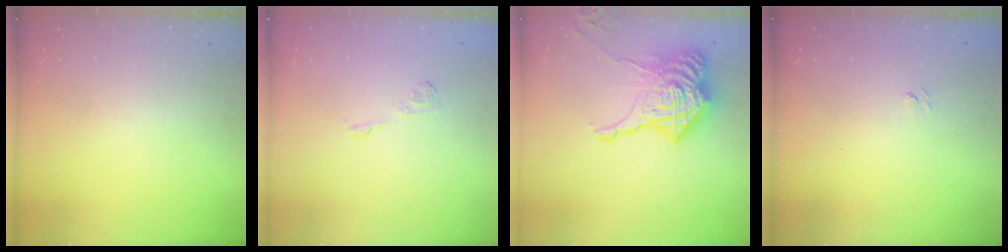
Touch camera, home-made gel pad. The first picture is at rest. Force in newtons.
{"total": 4.1, "press": 3.8, "slide": 1.5}
{"total": 21.7, "press": 21.7, "slide": 1.8}
{"total": 1.9, "press": 1.7, "slide": 0.9}